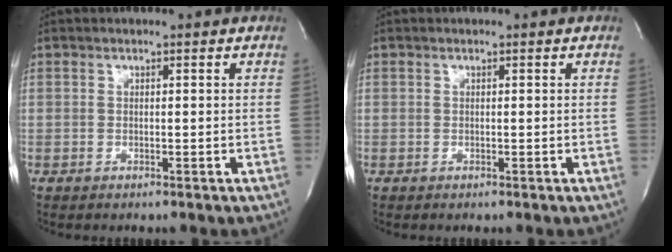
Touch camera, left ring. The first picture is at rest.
{"total": 0.0}